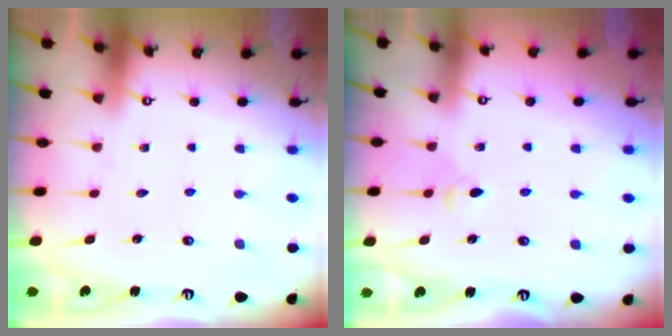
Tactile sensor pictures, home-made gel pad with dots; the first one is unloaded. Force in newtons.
{"total": 3.3, "press": 3.2, "slide": 0.8}